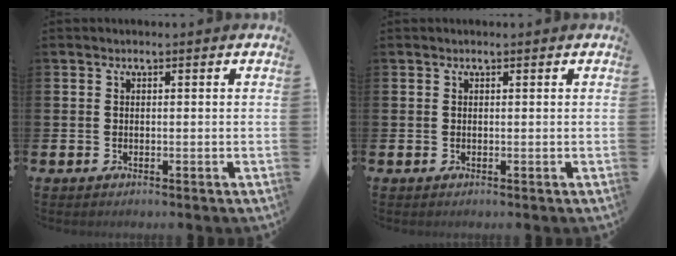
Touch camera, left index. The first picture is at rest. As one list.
[{"total": 0.0}]